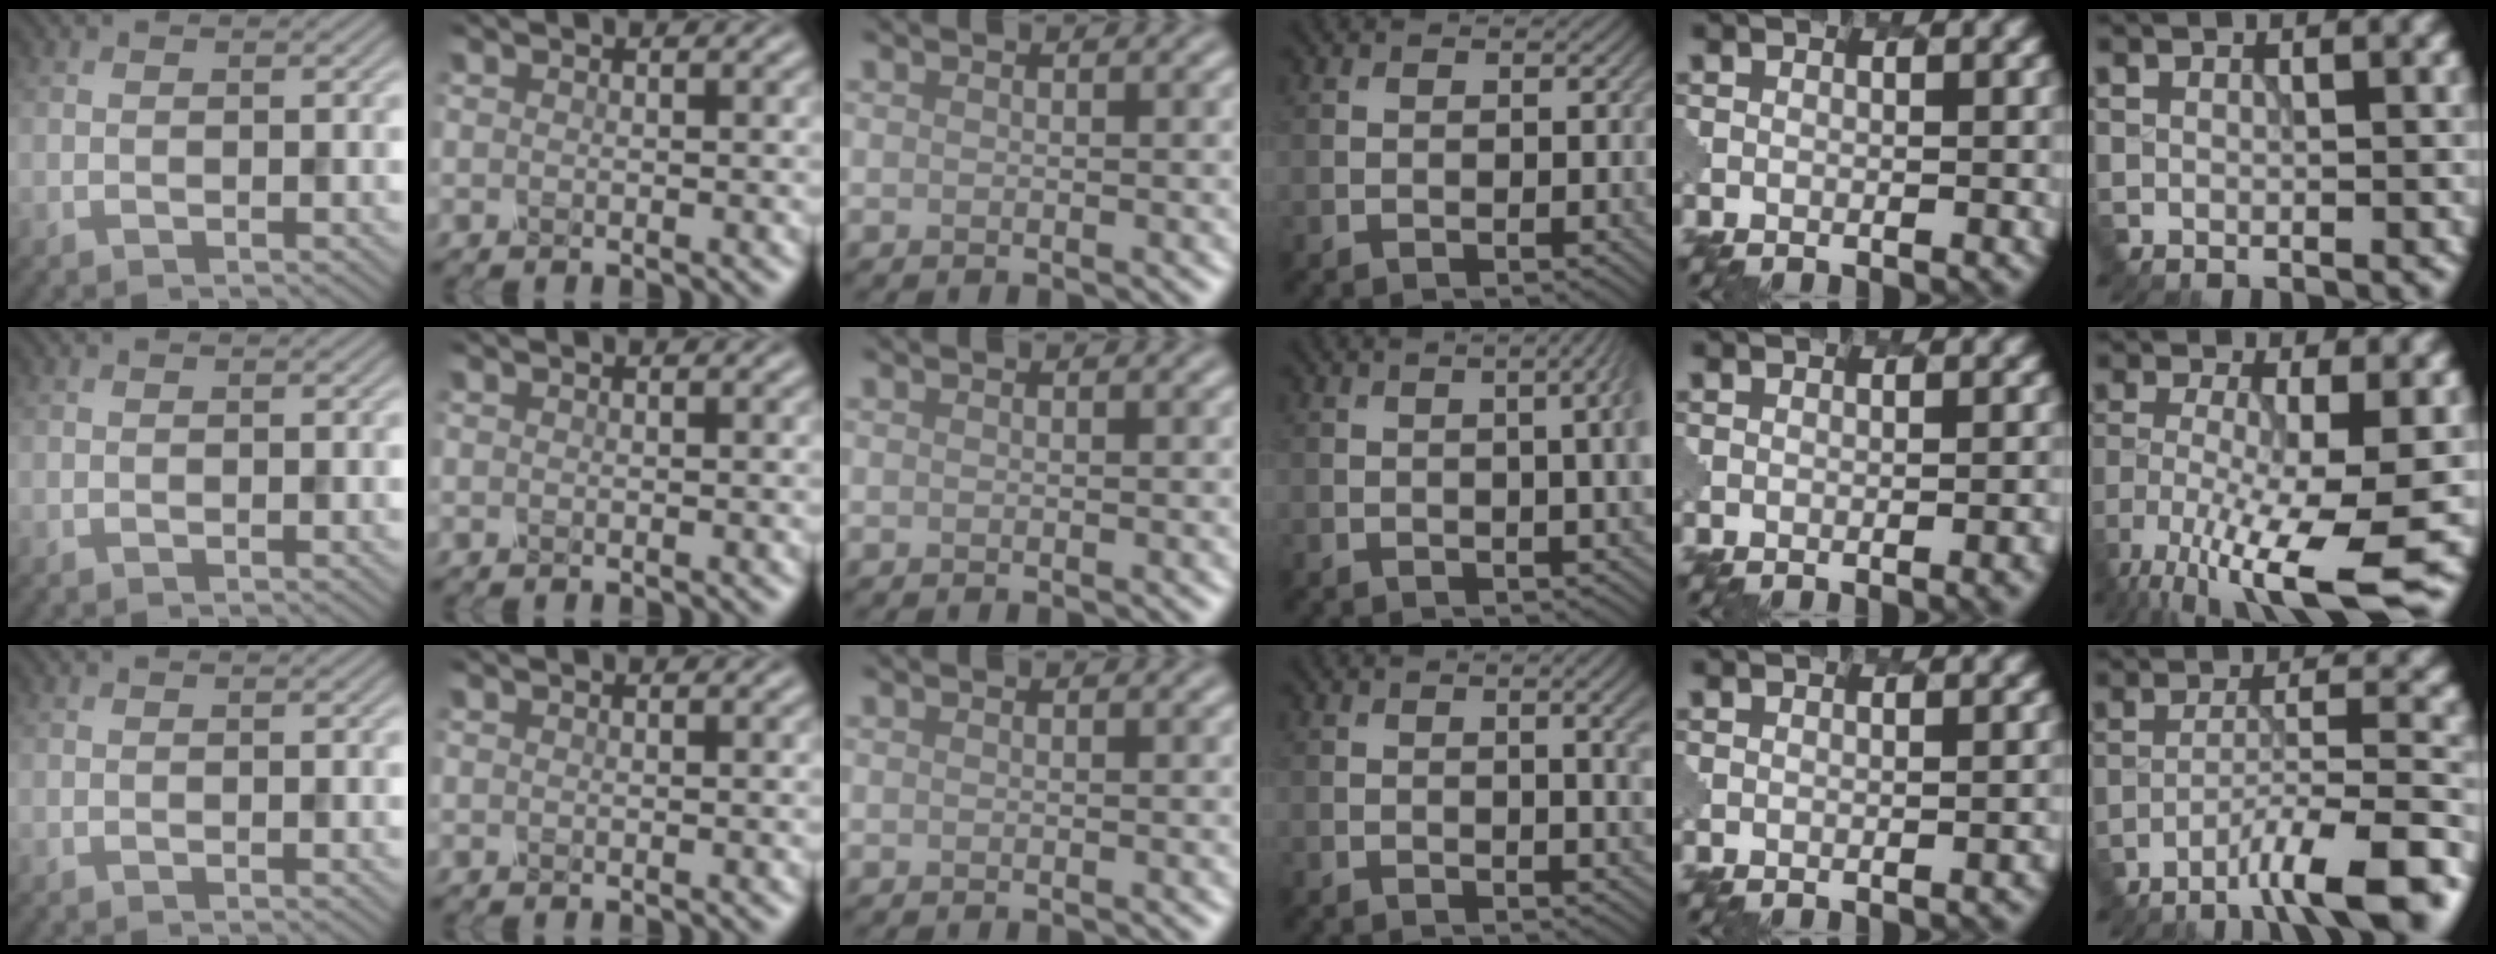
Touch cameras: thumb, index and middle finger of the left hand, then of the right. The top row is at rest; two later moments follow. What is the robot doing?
{"motion": "pour", "object": "mug"}